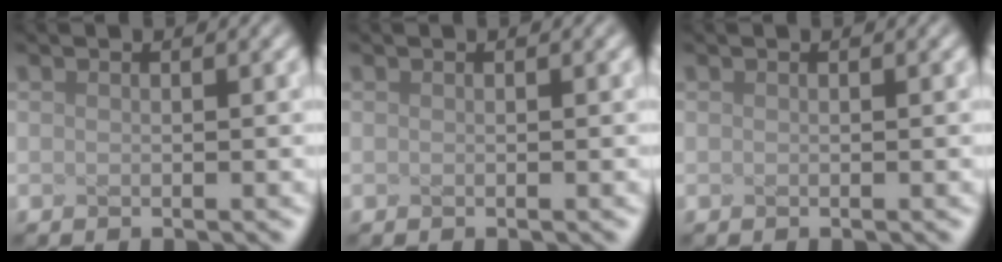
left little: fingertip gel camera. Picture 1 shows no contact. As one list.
[{"total": 0.0}, {"total": 0.0}]